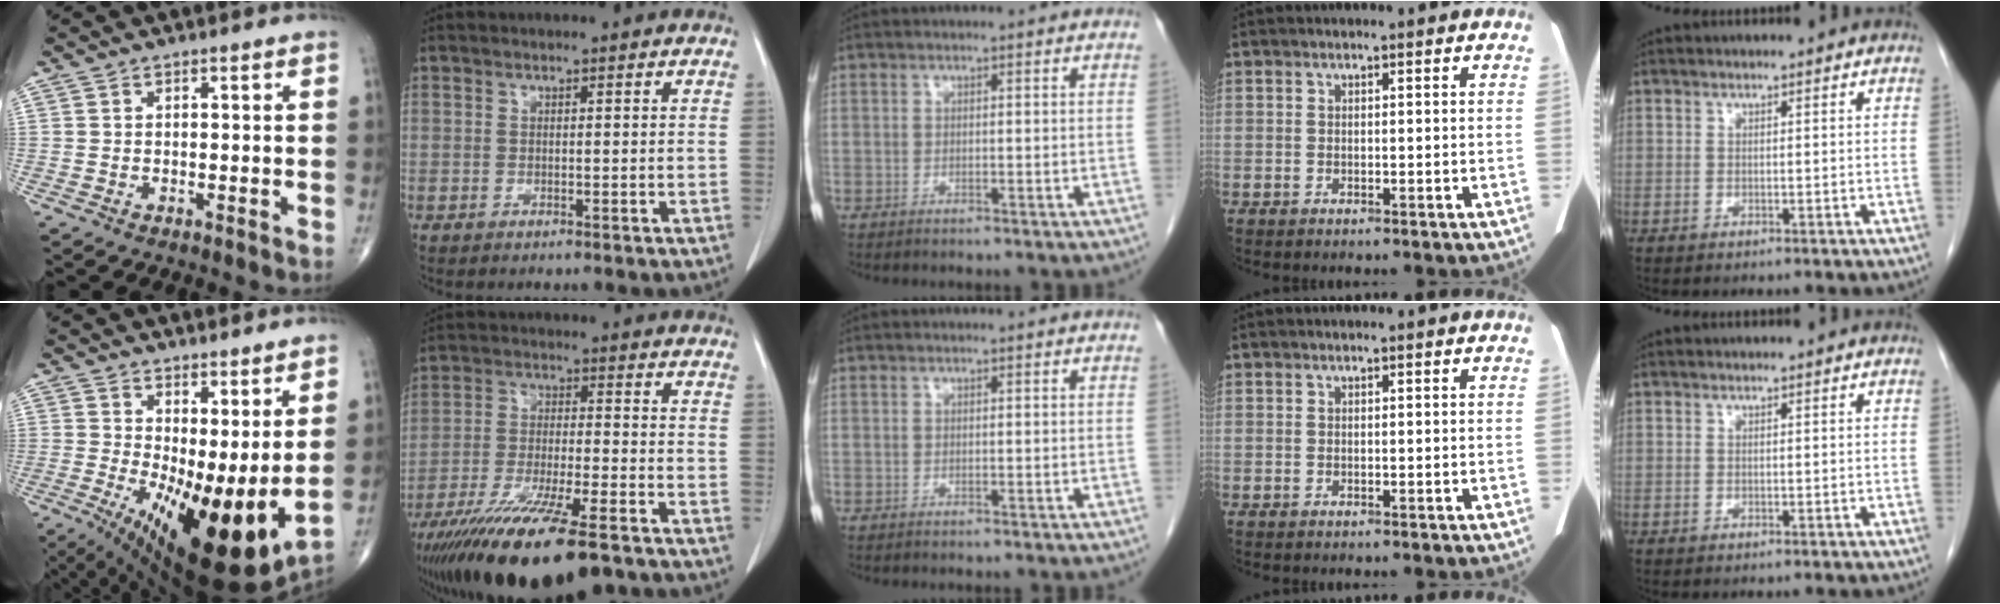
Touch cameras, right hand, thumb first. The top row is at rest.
{"thumb": {"total": 18.5, "force": [1.5, 6.5, 17.3], "torque": [-0.290, -0.044, 0.041]}, "index": {"total": 20.7, "force": [-15.3, 3.0, 13.7], "torque": [-0.230, -0.043, -0.255]}}